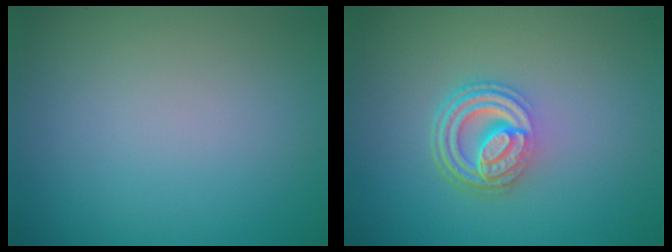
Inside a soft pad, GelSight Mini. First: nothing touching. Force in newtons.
{"total": 5.0, "press": 3.5, "slide": 3.6}